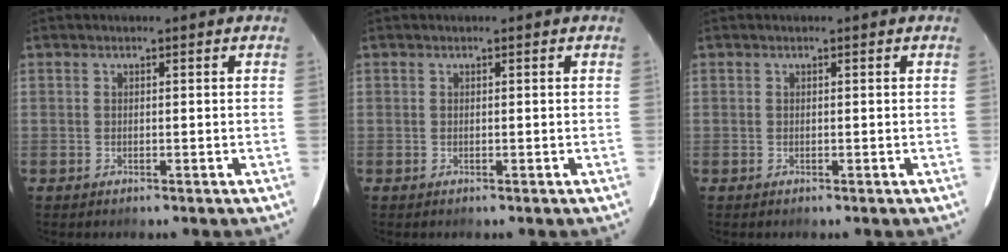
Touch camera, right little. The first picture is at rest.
{"total": 0.0}
{"total": 0.0}